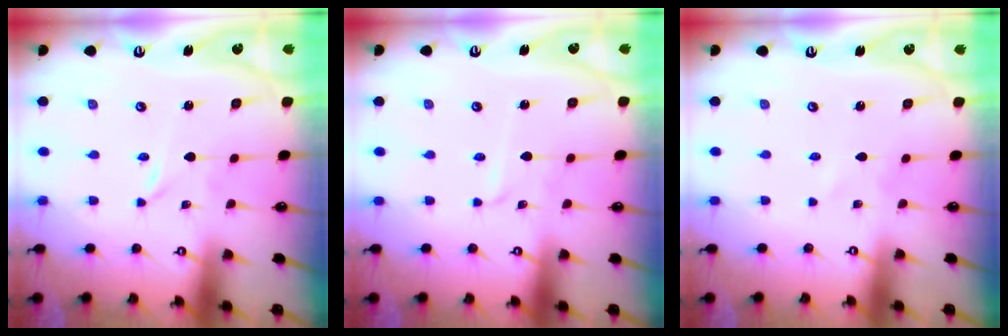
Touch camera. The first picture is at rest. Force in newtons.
{"total": 2.9, "press": 2.9, "slide": 0.4}
{"total": 0.0}